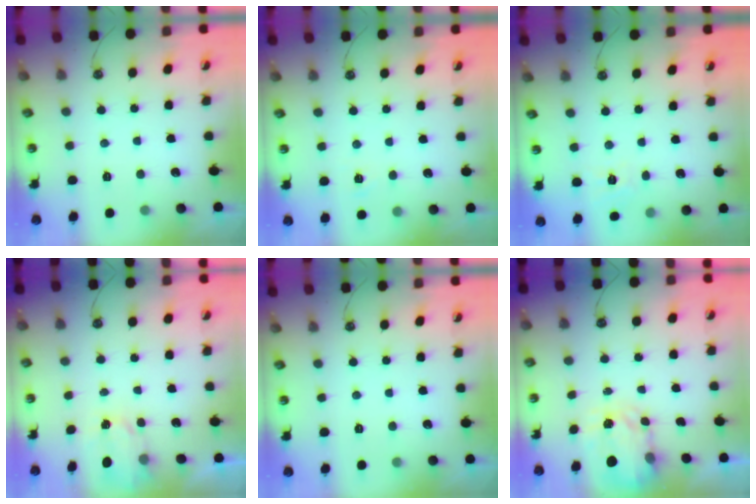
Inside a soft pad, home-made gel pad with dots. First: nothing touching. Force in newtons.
{"total": 3.4, "press": 3.4, "slide": 0.4}
{"total": 4.1, "press": 4.1, "slide": 0.1}
{"total": 2.3, "press": 2.3, "slide": 0.4}
{"total": 0.0}
{"total": 3.8, "press": 3.7, "slide": 0.5}